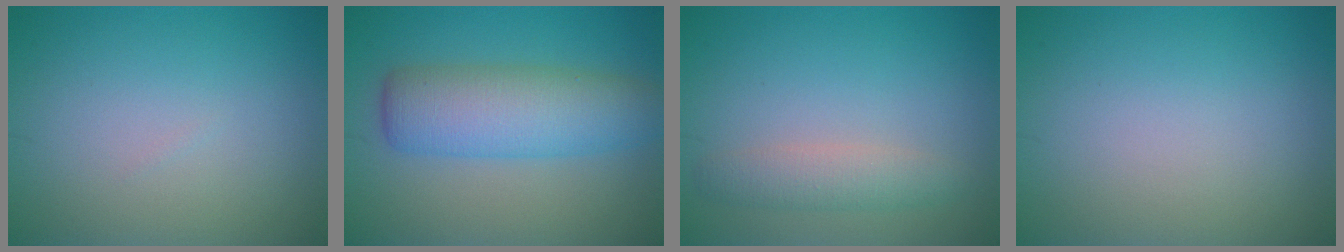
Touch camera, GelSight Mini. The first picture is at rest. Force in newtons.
{"total": 6.7, "press": 6.7, "slide": 0.2}
{"total": 2.5, "press": 2.5, "slide": 0.1}
{"total": 0.0}